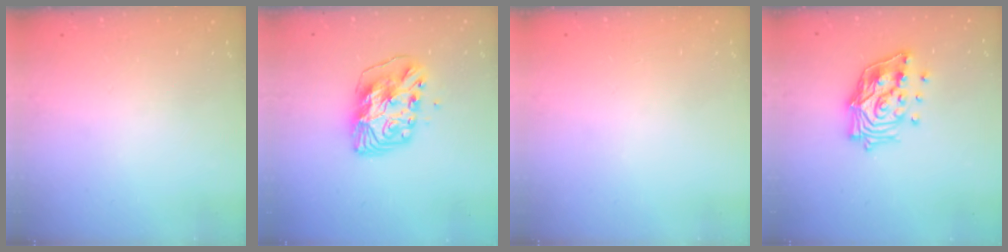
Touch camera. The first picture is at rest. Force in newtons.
{"total": 10.1, "press": 10.0, "slide": 1.2}
{"total": 0.0}
{"total": 14.6, "press": 14.5, "slide": 1.8}